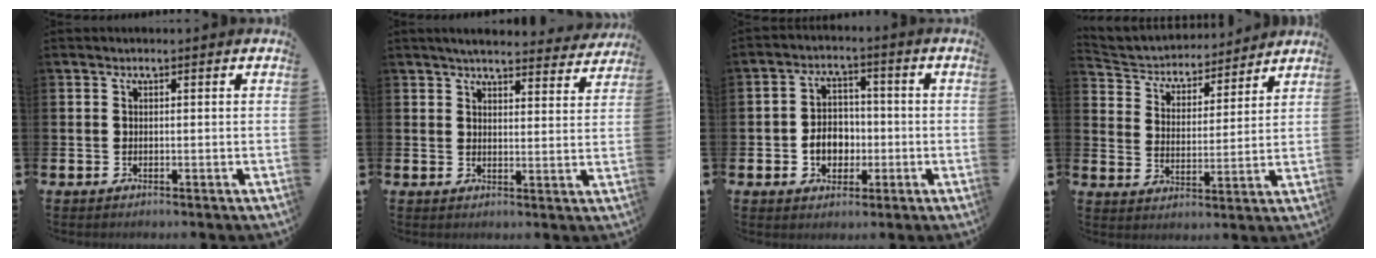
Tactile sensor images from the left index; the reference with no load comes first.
{"total": 4.4, "force": [4.2, 0.5, 1.2], "torque": [-0.028, -0.026, 0.071]}
{"total": 4.9, "force": [-1.1, 4.0, 2.6], "torque": [-0.039, 0.003, -0.027]}
{"total": 4.5, "force": [4.2, 1.8, 0.1], "torque": [-0.036, -0.037, 0.066]}